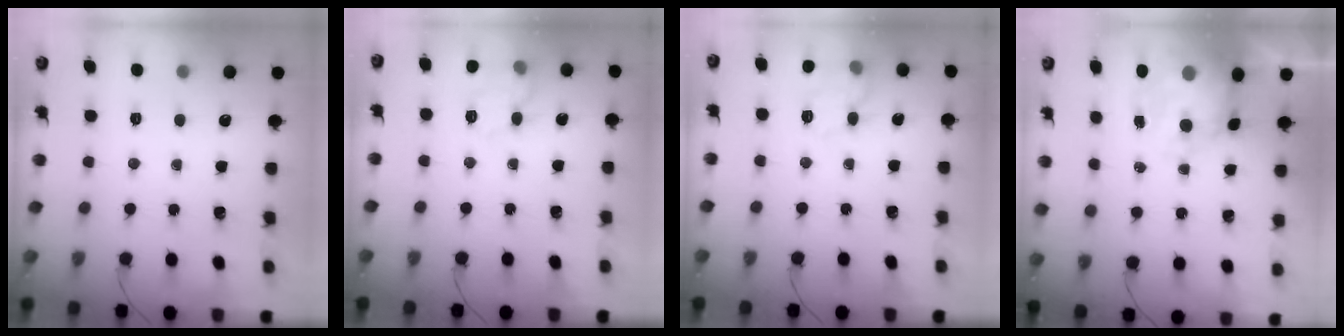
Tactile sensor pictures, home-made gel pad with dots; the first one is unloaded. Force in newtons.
{"total": 10.9, "press": 10.9, "slide": 0.1}
{"total": 10.9, "press": 10.9, "slide": 0.1}
{"total": 8.6, "press": 8.3, "slide": 2.2}